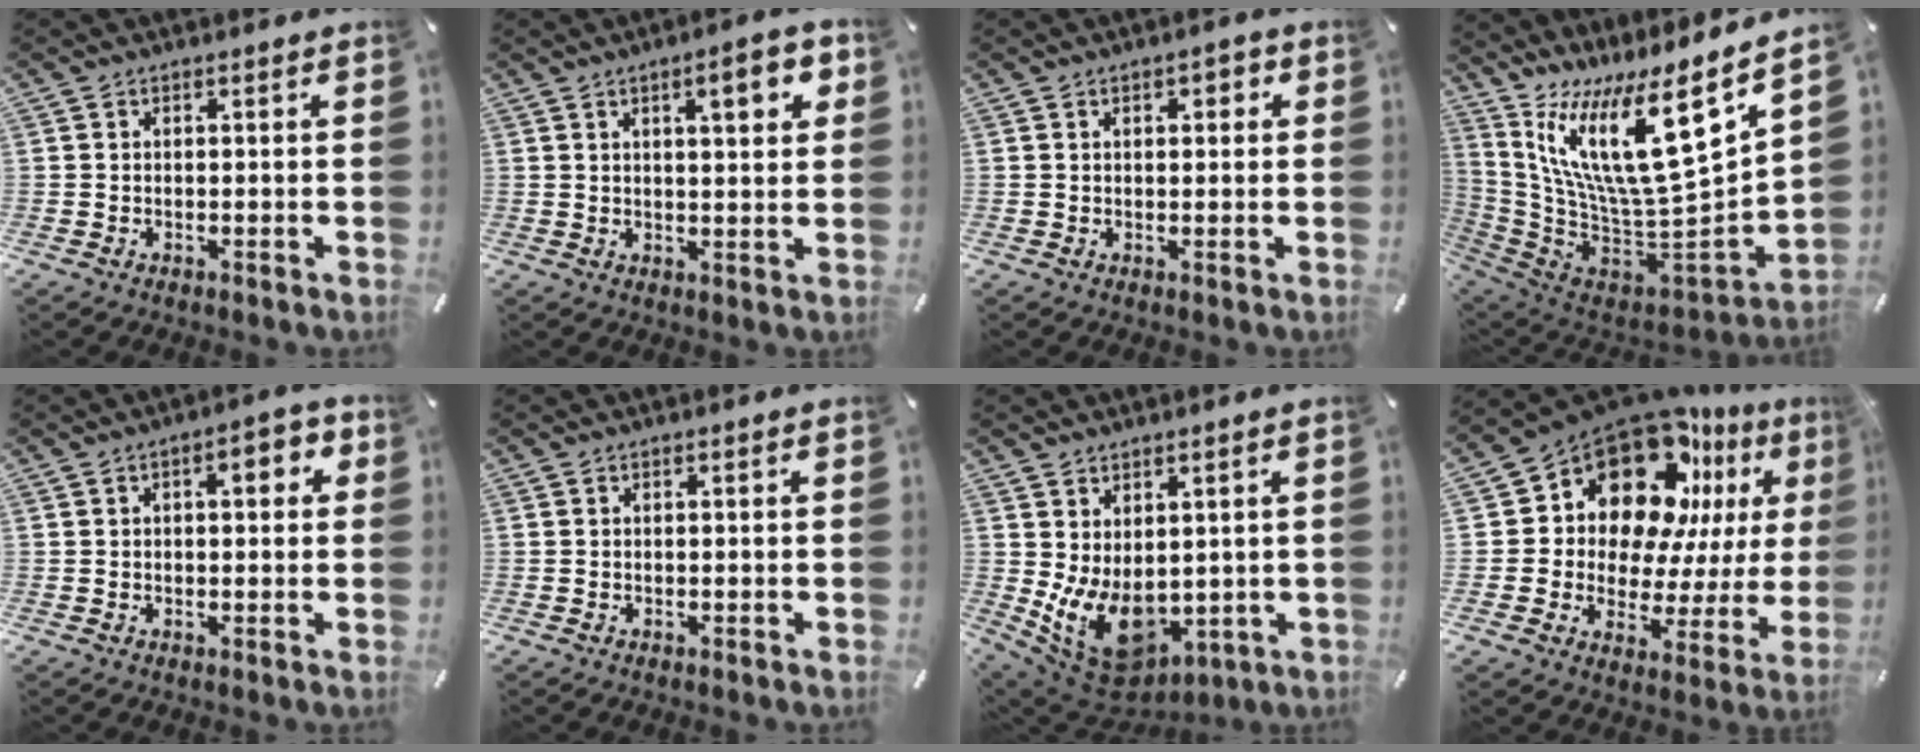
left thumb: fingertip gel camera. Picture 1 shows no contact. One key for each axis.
{"total": 7.5, "fx": 3.7, "fy": 2.1, "fz": 6.2, "tx": -0.087, "ty": -0.011, "tz": 0.054}
{"total": 2.2, "fx": 0.5, "fy": 1.3, "fz": 1.7, "tx": -0.026, "ty": 0.005, "tz": 0.004}
{"total": 20.0, "fx": 9.2, "fy": 6.0, "fz": 16.7, "tx": -0.288, "ty": -0.098, "tz": 0.146}
{"total": 5.3, "fx": 1.2, "fy": 2.6, "fz": 4.4, "tx": -0.056, "ty": 0.001, "tz": 0.011}
{"total": 0.0}
{"total": 11.1, "fx": -0.5, "fy": 8.2, "fz": 7.3, "tx": -0.129, "ty": -0.021, "tz": -0.002}
{"total": 18.1, "fx": 12.1, "fy": 10.4, "fz": 8.5, "tx": -0.144, "ty": -0.105, "tz": 0.208}